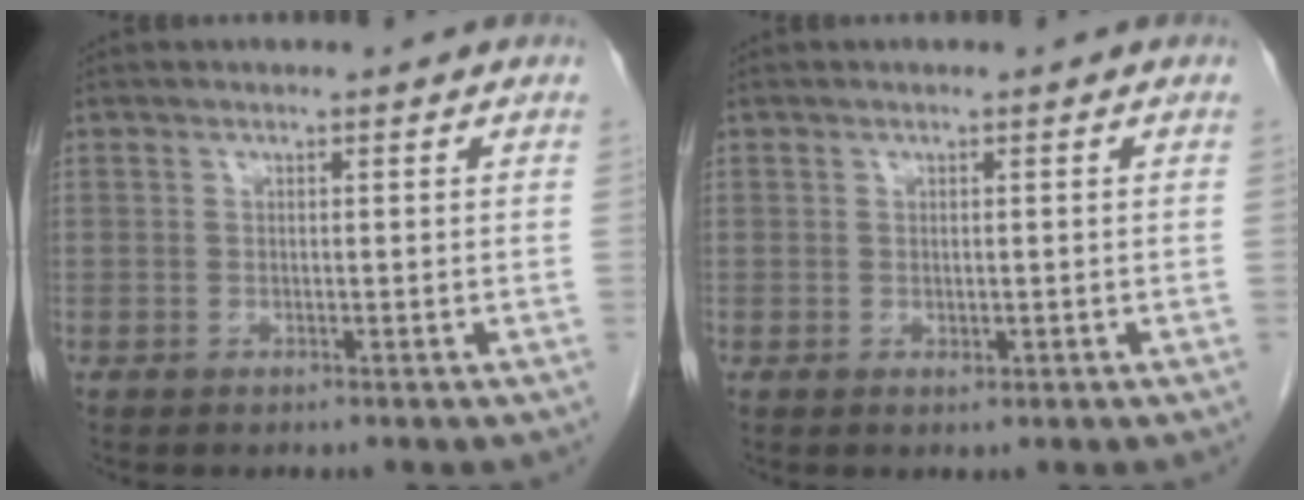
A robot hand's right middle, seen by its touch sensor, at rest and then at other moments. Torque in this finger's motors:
{"motor_torque": [-0.02, 0.16, 0.01, -0.01]}